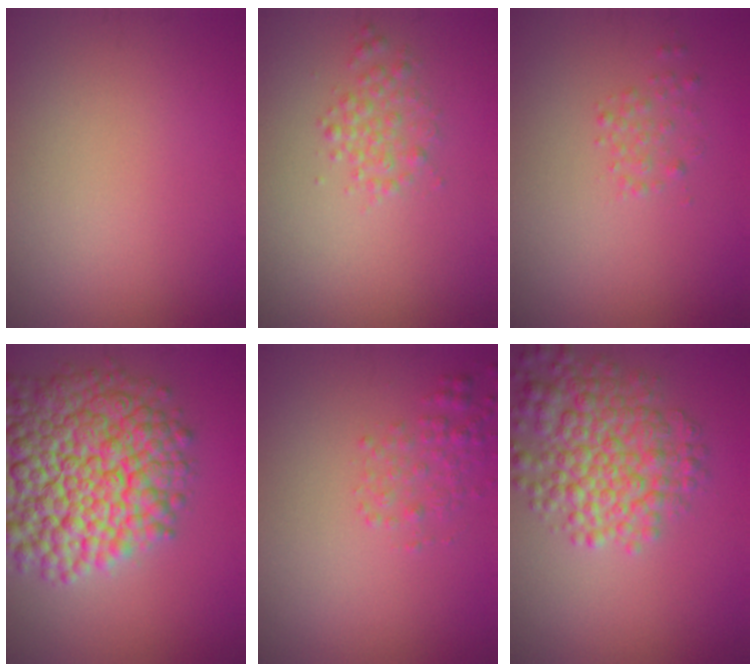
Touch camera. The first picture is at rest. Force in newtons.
{"total": 1.8, "press": 1.8, "slide": 0.0}
{"total": 1.1, "press": 1.1, "slide": 0.0}
{"total": 14.7, "press": 14.7, "slide": 0.6}
{"total": 1.9, "press": 1.9, "slide": 0.1}
{"total": 6.4, "press": 6.4, "slide": 0.2}